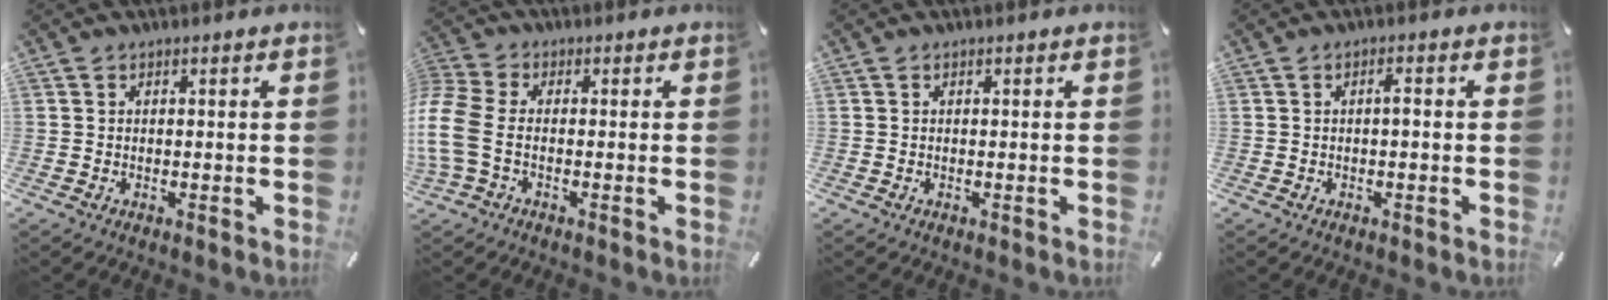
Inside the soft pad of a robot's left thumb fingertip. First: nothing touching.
{"total": 8.1, "force": [-2.1, 5.0, 6.1], "torque": [-0.151, -0.005, -0.038]}
{"total": 0.0}
{"total": 1.7, "force": [-0.1, 0.5, 1.6], "torque": [-0.033, 0.004, -0.004]}